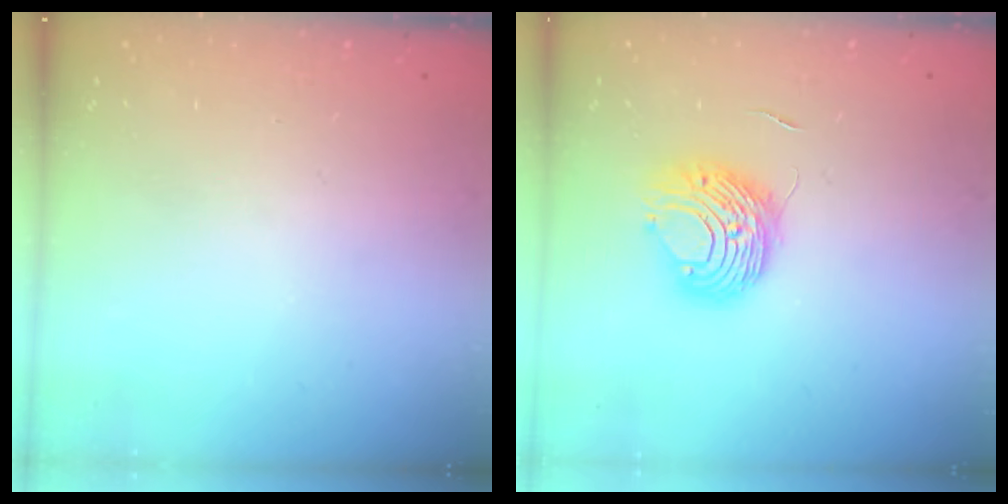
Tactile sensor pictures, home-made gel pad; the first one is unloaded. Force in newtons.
{"total": 8.5, "press": 8.5, "slide": 0.2}